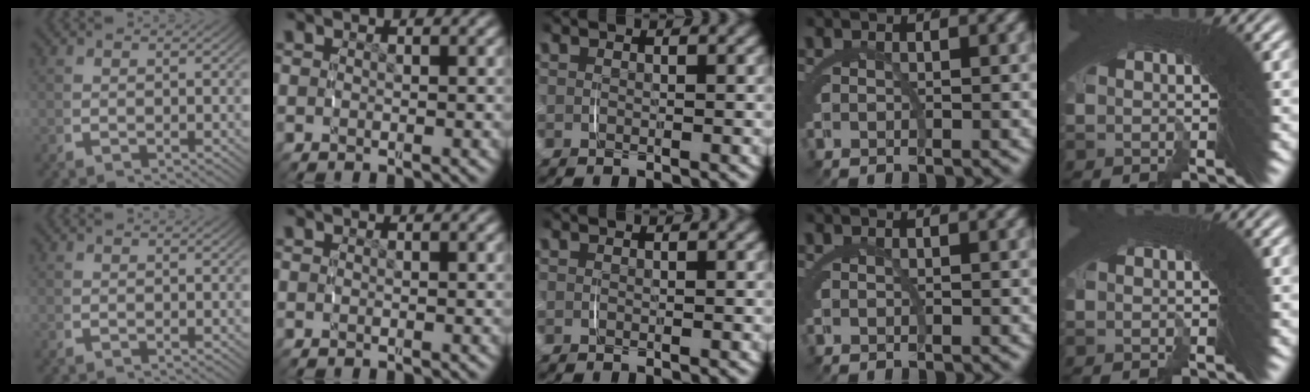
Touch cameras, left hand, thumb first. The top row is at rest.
{}